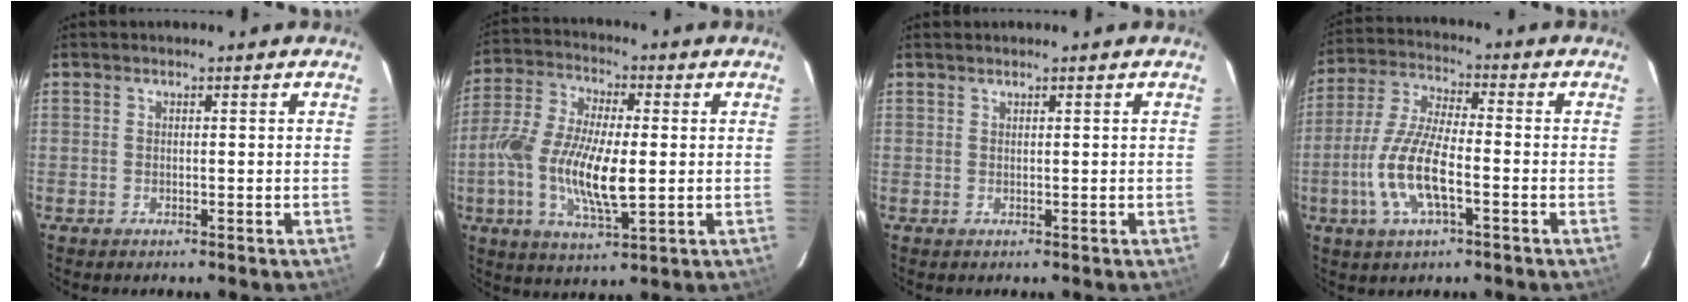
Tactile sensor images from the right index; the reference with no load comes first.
{"total": 14.4, "force": [-1.7, 5.4, 13.2], "torque": [-0.275, -0.002, -0.037]}
{"total": 0.6, "force": [0.6, -0.1, 0.1], "torque": [-0.001, 0.002, 0.012]}
{"total": 12.2, "force": [-3.8, 3.9, 11.0], "torque": [-0.235, -0.002, -0.076]}